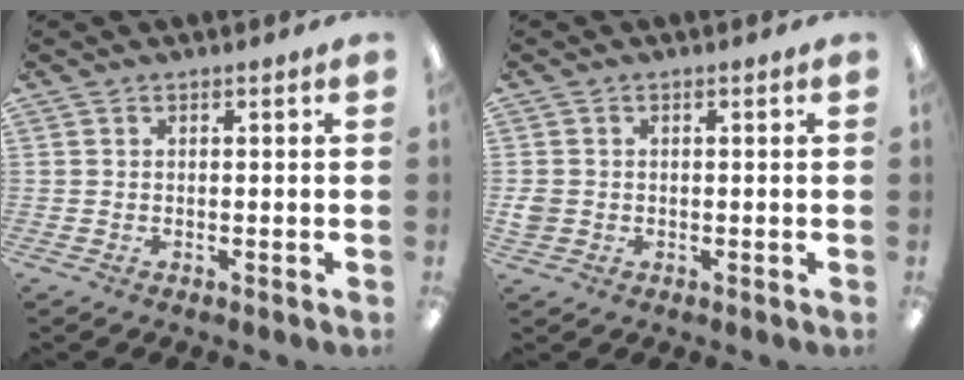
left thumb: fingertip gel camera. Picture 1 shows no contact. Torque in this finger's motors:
{"motor_torque": [-0.14, 0.31, 0.45, -0.11, -0.01]}